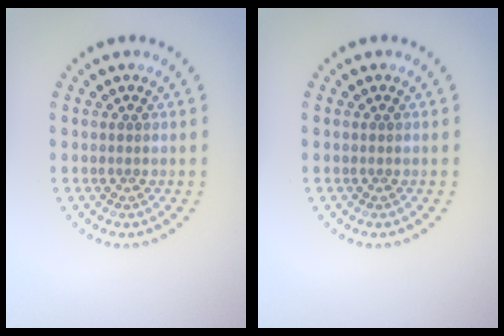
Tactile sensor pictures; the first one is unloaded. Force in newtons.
{"total": 0.0}